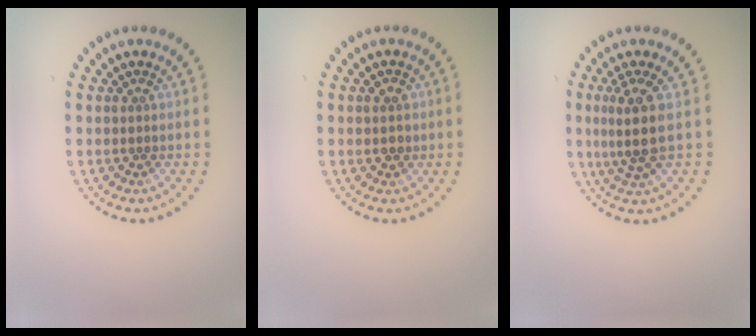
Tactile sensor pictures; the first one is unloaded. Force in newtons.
{"total": 1.4, "press": 1.3, "slide": 0.4}
{"total": 3.2, "press": 2.5, "slide": 2.1}